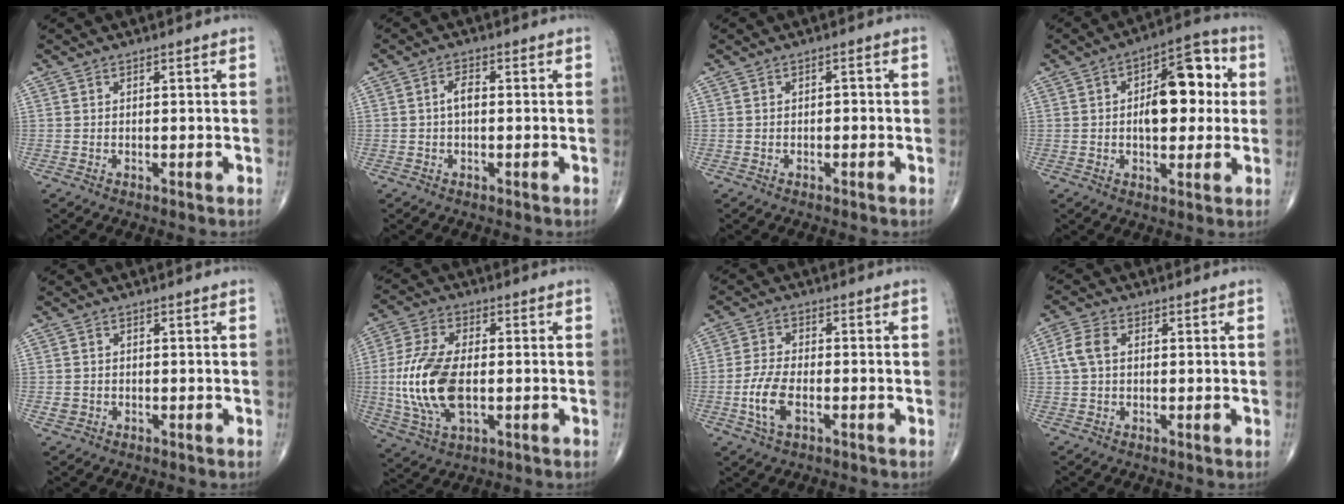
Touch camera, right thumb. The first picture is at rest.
{"total": 2.4, "force": [-0.1, 1.2, 2.0], "torque": [-0.033, 0.008, -0.006]}
{"total": 0.8, "force": [-0.2, 0.5, 0.6], "torque": [0.000, 0.003, -0.006]}
{"total": 13.8, "force": [1.4, 7.2, 11.7], "torque": [-0.131, 0.021, 0.015]}
{"total": 1.5, "force": [-0.5, 1.3, 0.5], "torque": [-0.006, 0.004, -0.006]}
{"total": 15.2, "force": [-1.3, 7.9, 12.9], "torque": [-0.279, -0.001, -0.020]}
{"total": 6.7, "force": [-2.2, 3.2, 5.5], "torque": [-0.121, 0.008, -0.043]}
{"total": 4.3, "force": [0.6, 2.7, 3.2], "torque": [-0.080, 0.013, 0.008]}